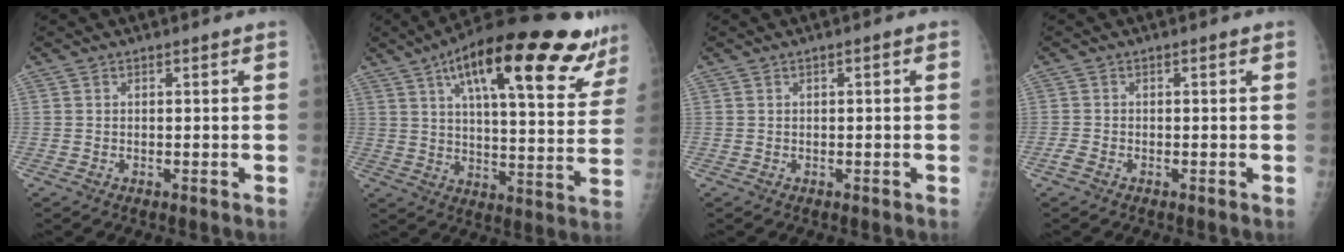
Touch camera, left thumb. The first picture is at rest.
{"total": 26.9, "force": [16.3, 7.7, 19.9], "torque": [-0.267, -0.030, 0.238]}
{"total": 0.8, "force": [0.1, 0.2, 0.7], "torque": [-0.011, 0.002, 0.001]}
{"total": 1.4, "force": [-0.8, 0.7, 0.9], "torque": [-0.026, 0.001, -0.018]}